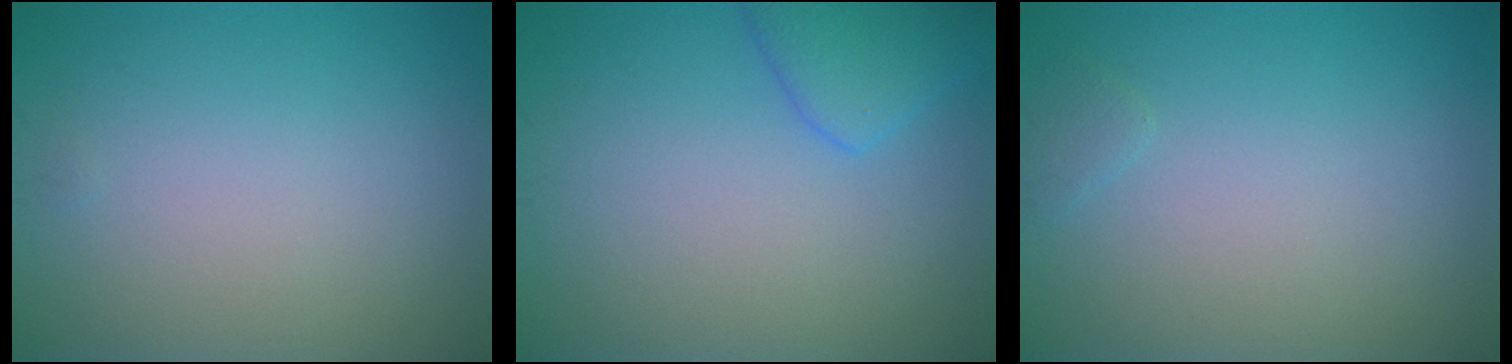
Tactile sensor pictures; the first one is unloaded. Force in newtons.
{"total": 2.9, "press": 2.9, "slide": 0.2}
{"total": 0.6, "press": 0.6, "slide": 0.1}